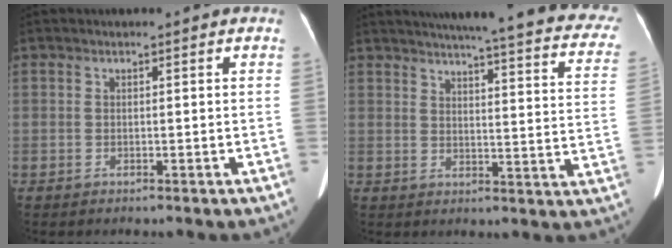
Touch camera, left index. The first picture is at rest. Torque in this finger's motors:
{"motor_torque": [0.11, -1.97, 0.11, 0.06]}